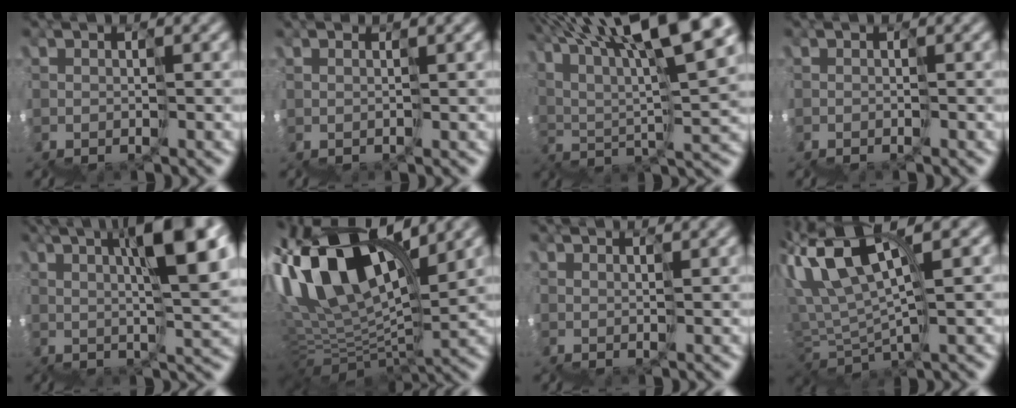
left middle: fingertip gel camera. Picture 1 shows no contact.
{"total": 1.0, "force": [0.5, 0.1, 0.8], "torque": [-0.002, 0.013, 0.005]}
{"total": 11.9, "force": [8.7, 2.0, 7.9], "torque": [-0.172, 0.051, 0.148]}
{"total": 1.0, "force": [-0.8, 0.4, 0.4], "torque": [-0.010, -0.007, -0.009]}
{"total": 8.2, "force": [4.3, 1.2, 6.8], "torque": [-0.088, 0.040, 0.069]}
{"total": 8.4, "force": [5.5, 3.3, 5.4], "torque": [-0.132, 0.044, 0.083]}
{"total": 3.3, "force": [3.0, 0.8, 0.9], "torque": [-0.009, 0.038, 0.044]}
{"total": 3.9, "force": [3.8, 0.1, 0.8], "torque": [-0.055, 0.032, 0.059]}